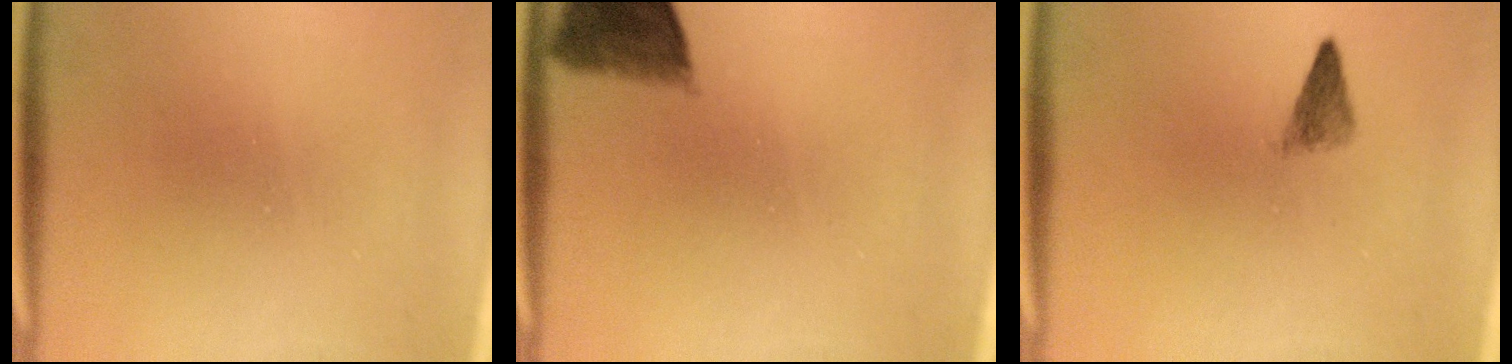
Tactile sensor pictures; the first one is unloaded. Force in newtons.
{"total": 5.5}
{"total": 2.1}